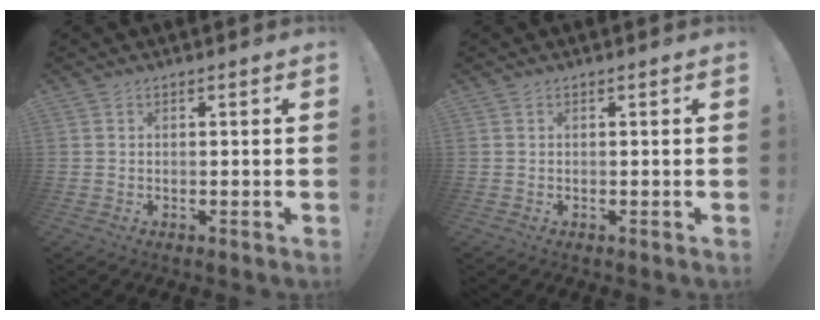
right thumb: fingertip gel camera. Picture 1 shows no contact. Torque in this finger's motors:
{"motor_torque": [-0.12, 0.12, 0.00, 0.00, 0.04]}